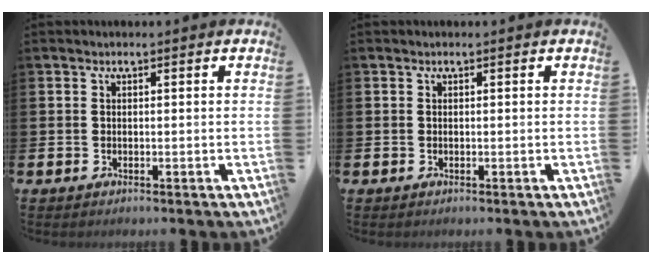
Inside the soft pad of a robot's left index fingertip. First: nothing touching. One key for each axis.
{"total": 0.0}